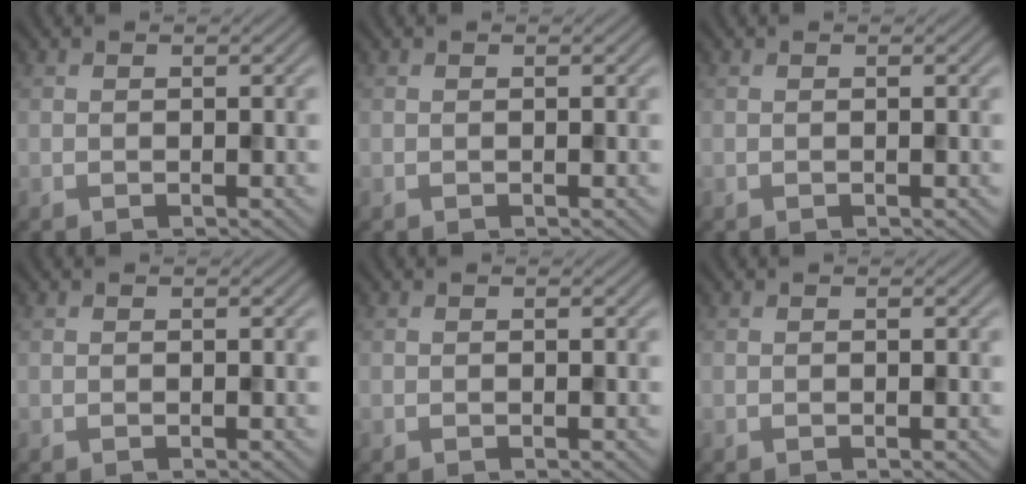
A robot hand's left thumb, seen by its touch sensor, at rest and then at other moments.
{"total": 0.0}
{"total": 0.0}
{"total": 0.0}
{"total": 0.0}
{"total": 0.0}